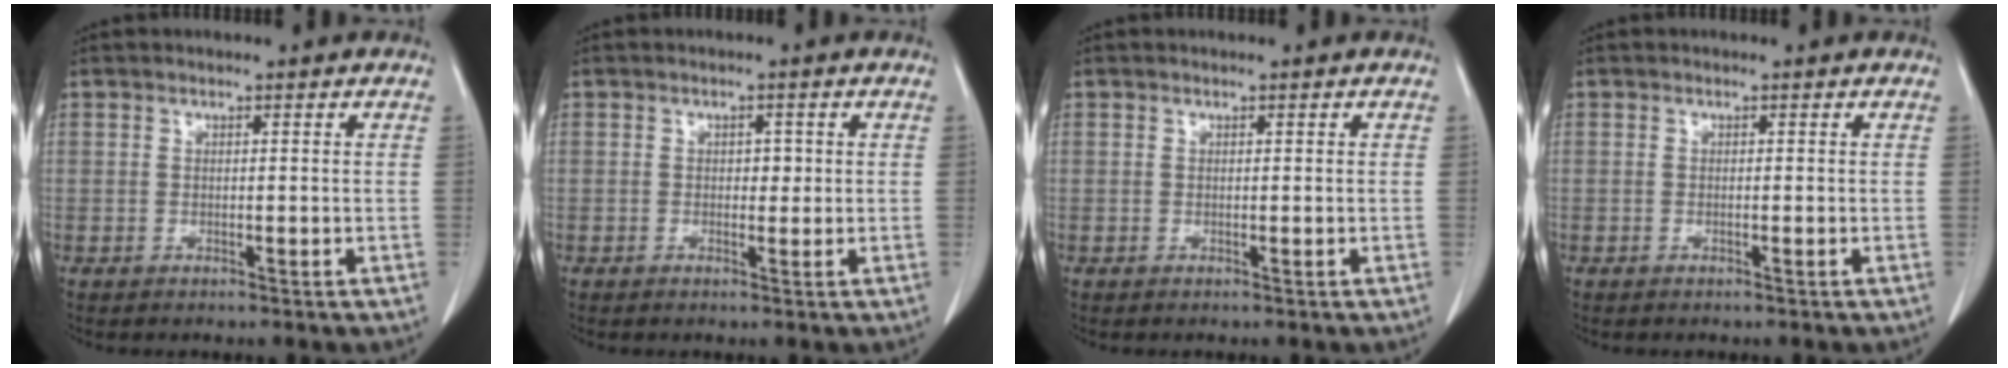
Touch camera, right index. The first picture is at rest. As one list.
[{"total": 1.5, "force": [0.1, 1.0, 1.1], "torque": [-0.010, 0.003, 0.000]}, {"total": 0.0}, {"total": 0.0}]